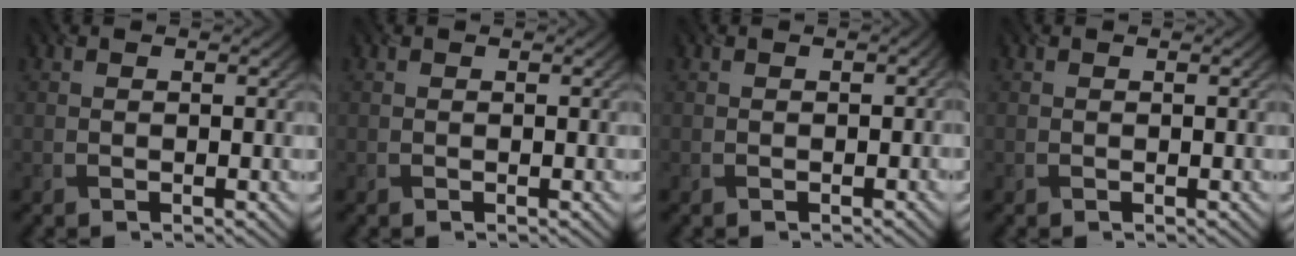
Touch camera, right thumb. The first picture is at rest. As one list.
[{"total": 0.0}, {"total": 1.0, "force": [-0.6, 0.8, 0.2], "torque": [-0.003, -0.009, -0.005]}, {"total": 0.0}]